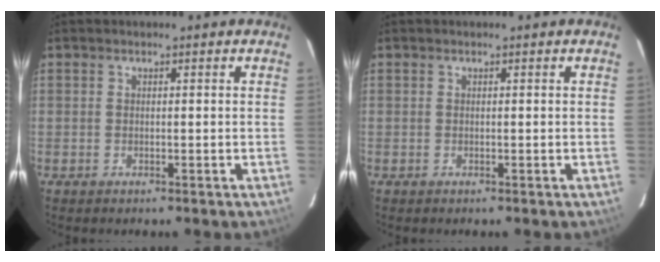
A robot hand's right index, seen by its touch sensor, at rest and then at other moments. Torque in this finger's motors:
{"motor_torque": [0.03, 0.02, 0.00, 0.00]}